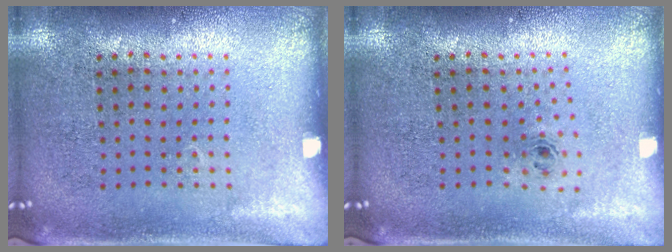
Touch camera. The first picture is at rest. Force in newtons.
{"total": 0.6, "press": 0.2, "slide": 0.6}